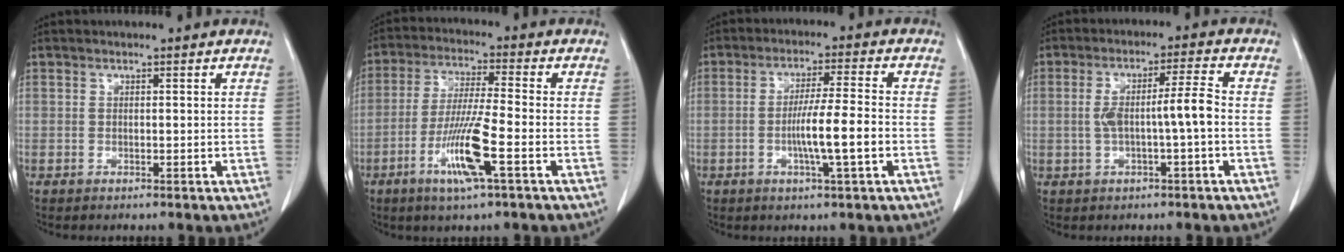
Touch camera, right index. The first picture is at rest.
{"total": 10.0, "force": [-4.0, -0.1, 9.1], "torque": [-0.179, -0.014, -0.077]}
{"total": 7.7, "force": [-2.0, -0.3, 7.4], "torque": [-0.128, 0.001, -0.034]}
{"total": 6.4, "force": [-0.7, 0.1, 6.3], "torque": [-0.117, 0.021, -0.006]}